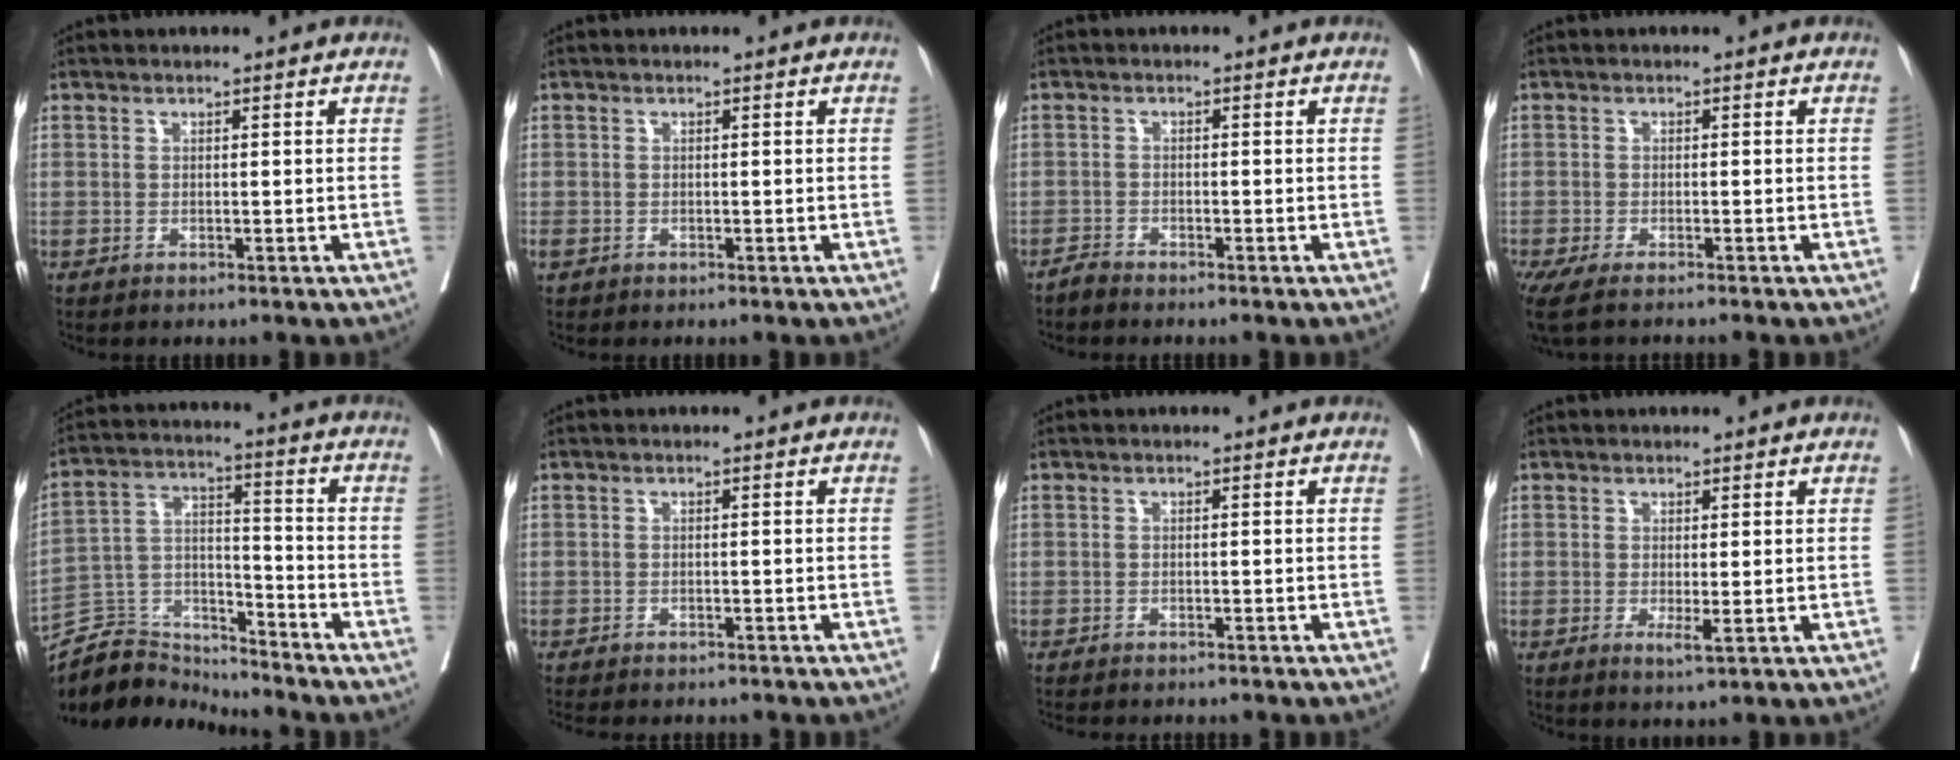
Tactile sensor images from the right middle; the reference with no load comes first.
{"total": 0.9, "force": [-0.4, 0.7, 0.4], "torque": [-0.016, 0.000, -0.006]}
{"total": 1.4, "force": [-1.4, 0.1, 0.1], "torque": [-0.004, -0.003, -0.027]}
{"total": 5.5, "force": [-4.7, 0.1, 2.9], "torque": [-0.035, -0.012, -0.071]}
{"total": 10.8, "force": [-10.6, 1.9, -1.0], "torque": [0.019, 0.043, -0.199]}
{"total": 10.1, "force": [-9.1, 2.4, 3.7], "torque": [-0.056, -0.011, -0.111]}
{"total": 7.6, "force": [-6.9, 1.5, 2.7], "torque": [-0.033, -0.007, -0.088]}
{"total": 1.7, "force": [-0.4, 0.2, 1.6], "torque": [-0.030, -0.008, -0.004]}